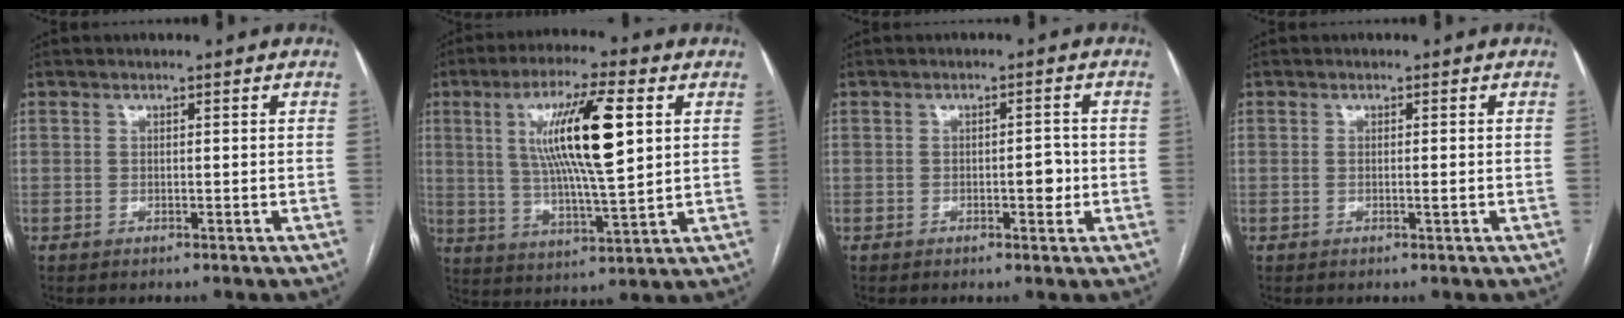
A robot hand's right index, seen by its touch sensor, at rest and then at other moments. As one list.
[{"total": 14.5, "force": [3.8, 1.7, 13.9], "torque": [-0.255, 0.007, 0.066]}, {"total": 2.8, "force": [-0.6, 1.2, 2.4], "torque": [-0.031, 0.003, -0.007]}, {"total": 0.9, "force": [-0.1, 0.0, 0.9], "torque": [-0.017, -0.002, -0.001]}]